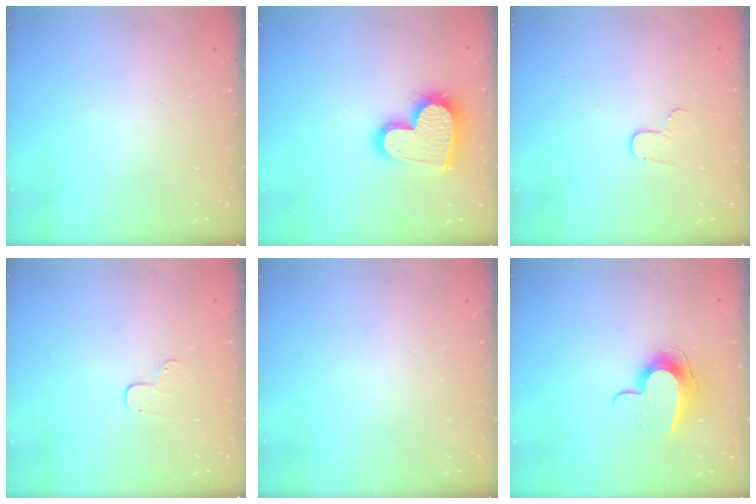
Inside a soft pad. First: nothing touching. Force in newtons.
{"total": 18.9, "press": 18.9, "slide": 1.5}
{"total": 5.1, "press": 5.1, "slide": 0.5}
{"total": 4.1, "press": 4.1, "slide": 0.4}
{"total": 0.0}
{"total": 9.9, "press": 9.9, "slide": 0.4}